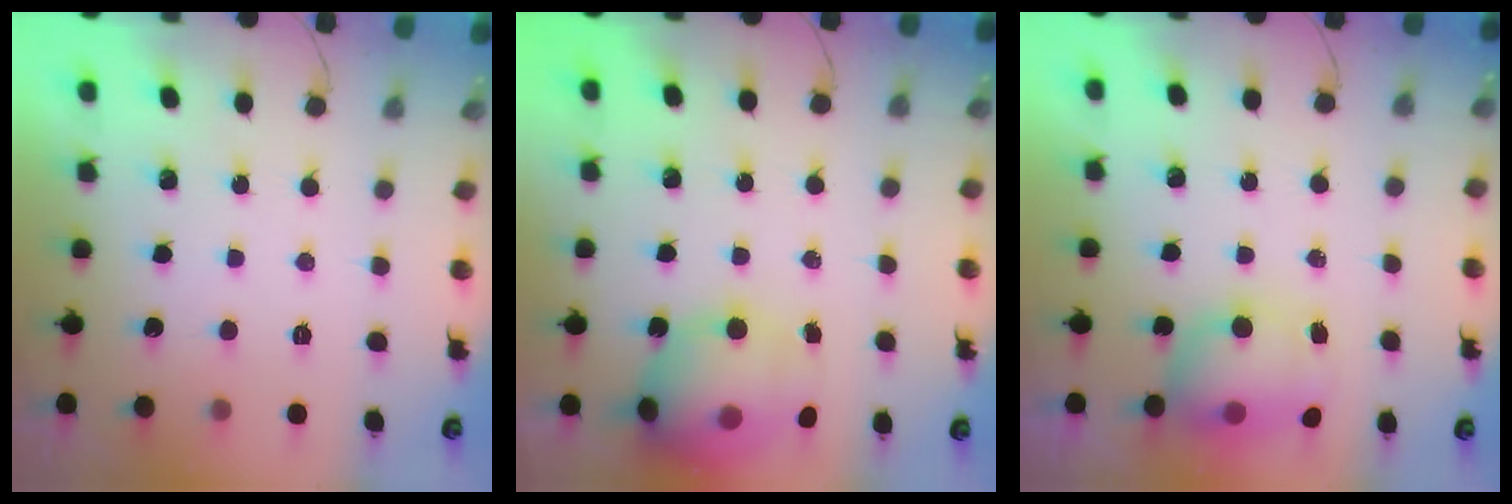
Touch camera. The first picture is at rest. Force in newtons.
{"total": 18.0, "press": 17.5, "slide": 4.2}
{"total": 8.9, "press": 8.6, "slide": 2.4}